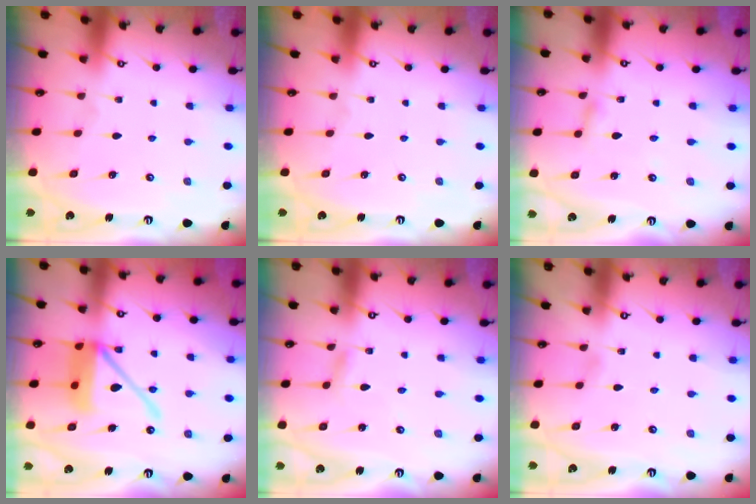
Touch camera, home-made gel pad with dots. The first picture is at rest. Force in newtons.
{"total": 0.0}
{"total": 2.0, "press": 2.0, "slide": 0.2}
{"total": 14.9, "press": 14.7, "slide": 2.0}
{"total": 2.7, "press": 2.7, "slide": 0.4}
{"total": 1.4, "press": 1.4, "slide": 0.1}